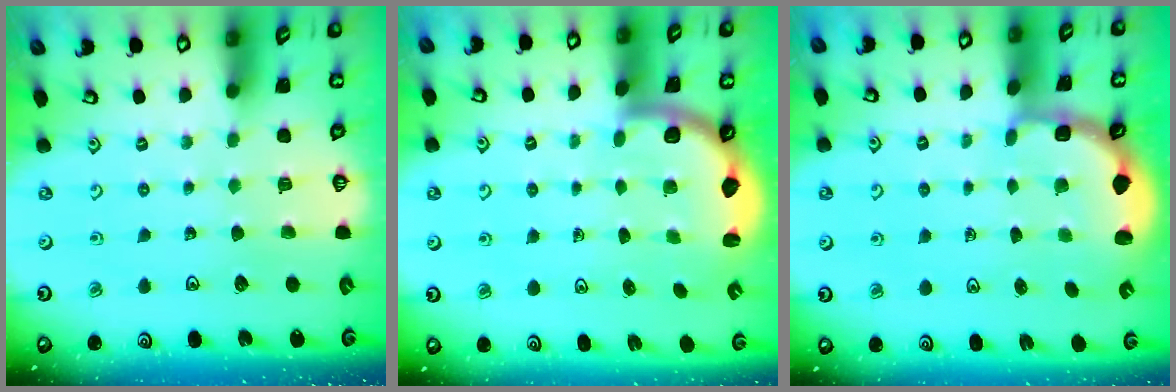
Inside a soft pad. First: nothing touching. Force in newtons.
{"total": 2.5, "press": 2.4, "slide": 0.7}
{"total": 2.8, "press": 2.3, "slide": 1.7}